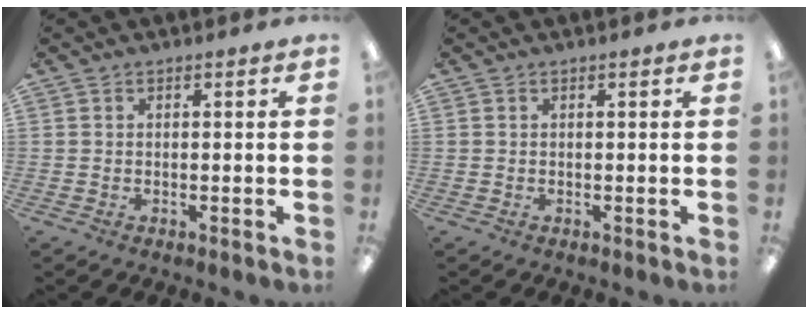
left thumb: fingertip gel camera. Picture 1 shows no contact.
{"total": 0.0}